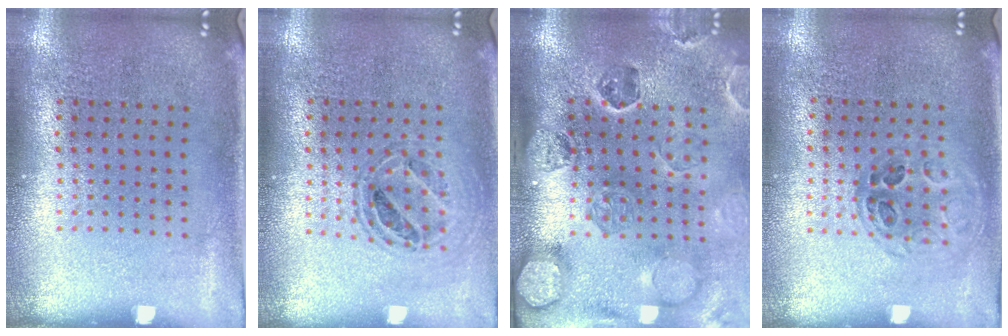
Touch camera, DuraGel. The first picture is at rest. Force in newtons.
{"total": 0.8, "press": 0.8, "slide": 0.1}
{"total": 2.8, "press": 2.7, "slide": 0.7}
{"total": 1.0, "press": 1.0, "slide": 0.2}